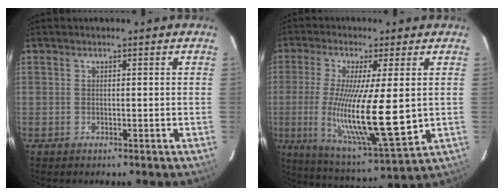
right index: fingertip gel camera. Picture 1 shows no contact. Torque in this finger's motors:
{"motor_torque": [1.43, -0.67, 1.05, 0.21]}